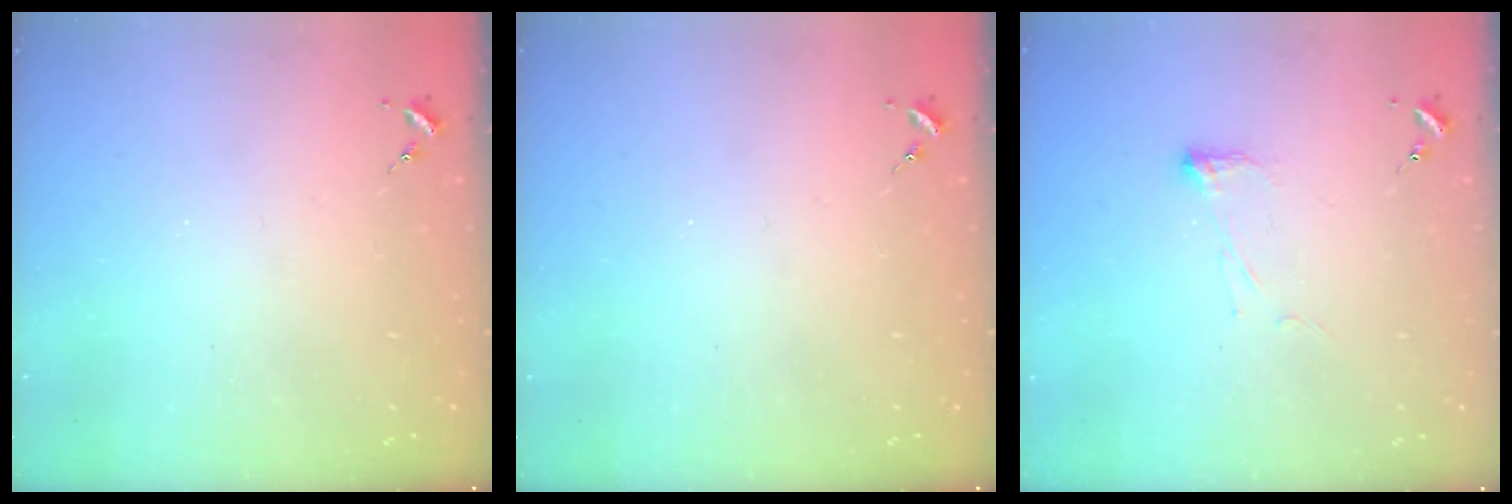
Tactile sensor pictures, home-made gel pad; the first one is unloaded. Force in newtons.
{"total": 0.0}
{"total": 4.0, "press": 3.8, "slide": 0.9}